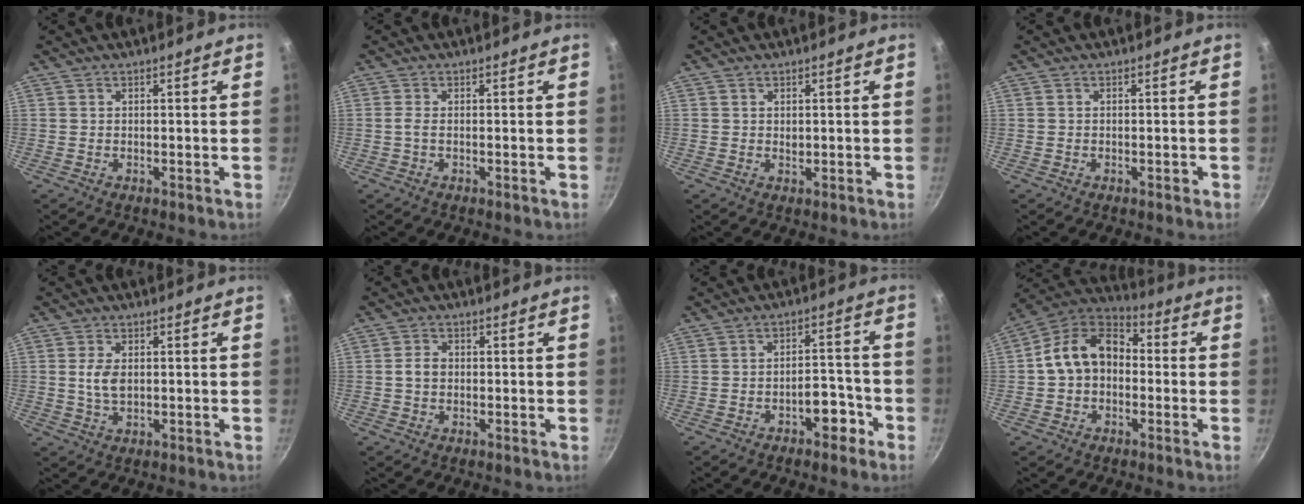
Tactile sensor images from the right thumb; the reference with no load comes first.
{"total": 1.2, "force": [-0.2, 0.4, 1.1], "torque": [-0.026, 0.001, -0.005]}
{"total": 0.9, "force": [0.3, 0.6, 0.5], "torque": [-0.005, -0.002, 0.005]}
{"total": 0.8, "force": [-0.4, 0.4, 0.5], "torque": [-0.006, 0.005, -0.004]}
{"total": 4.4, "force": [0.4, 2.6, 3.5], "torque": [-0.063, -0.002, 0.008]}
{"total": 2.9, "force": [-0.1, 2.2, 1.8], "torque": [-0.026, 0.011, -0.005]}
{"total": 6.0, "force": [-3.3, 3.1, 3.9], "torque": [-0.025, 0.039, -0.040]}
{"total": 13.2, "force": [-0.2, 9.9, 8.8], "torque": [-0.118, 0.044, -0.023]}